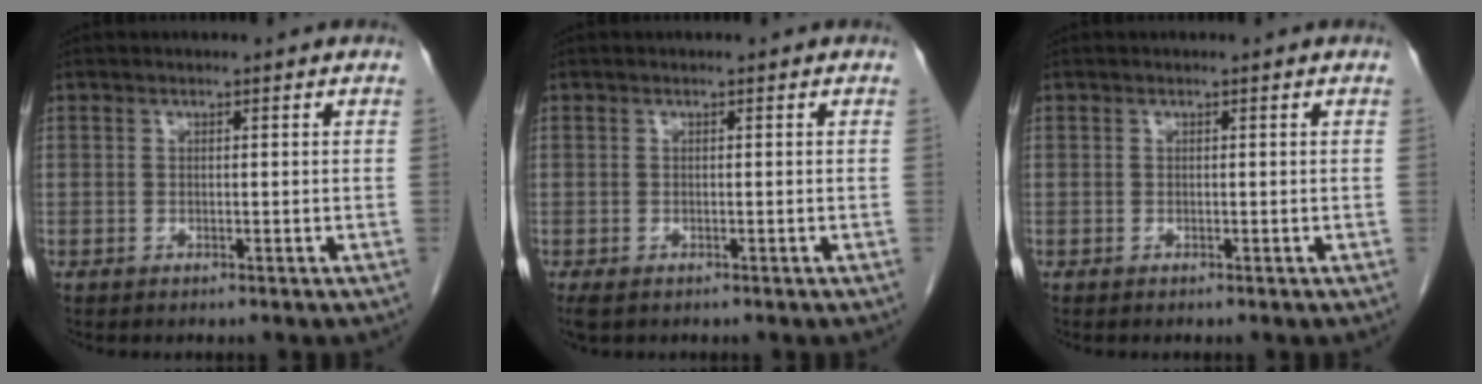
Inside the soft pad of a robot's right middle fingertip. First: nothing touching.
{"total": 2.0, "force": [-1.2, 1.1, 1.2], "torque": [-0.026, -0.005, -0.015]}
{"total": 0.0}